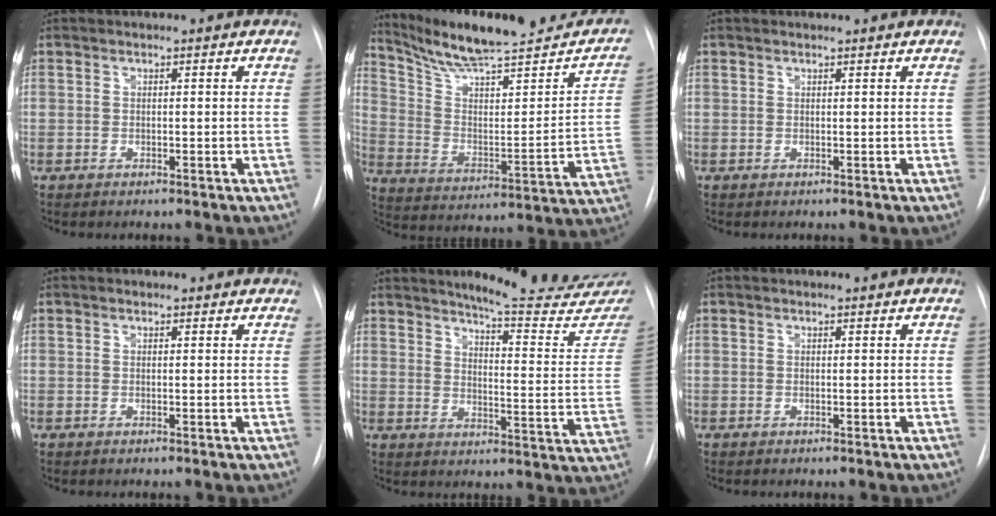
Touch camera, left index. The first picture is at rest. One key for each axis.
{"total": 23.3, "fx": 20.1, "fy": 3.7, "fz": 11.2, "tx": -0.164, "ty": -0.039, "tz": 0.291}
{"total": 0.0}
{"total": 1.4, "fx": 1.1, "fy": 0.8, "fz": 0.2, "tx": -0.002, "ty": 0.003, "tz": 0.004}
{"total": 19.7, "fx": 18.3, "fy": 0.7, "fz": 7.3, "tx": -0.090, "ty": -0.115, "tz": 0.214}
{"total": 0.7, "fx": 0.6, "fy": 0.2, "fz": 0.2, "tx": -0.010, "ty": 0.006, "tz": 0.004}